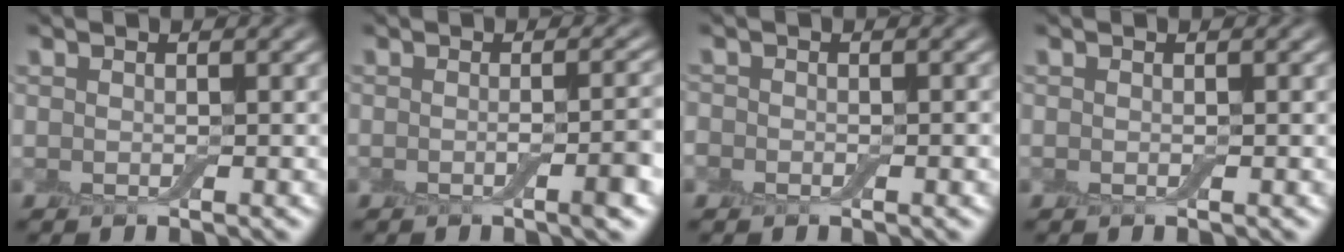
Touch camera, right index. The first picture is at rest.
{"total": 3.7, "force": [-0.9, 1.0, 3.4], "torque": [-0.041, 0.004, -0.018]}
{"total": 1.5, "force": [-0.6, 1.2, 0.6], "torque": [0.001, 0.001, -0.013]}
{"total": 0.0}